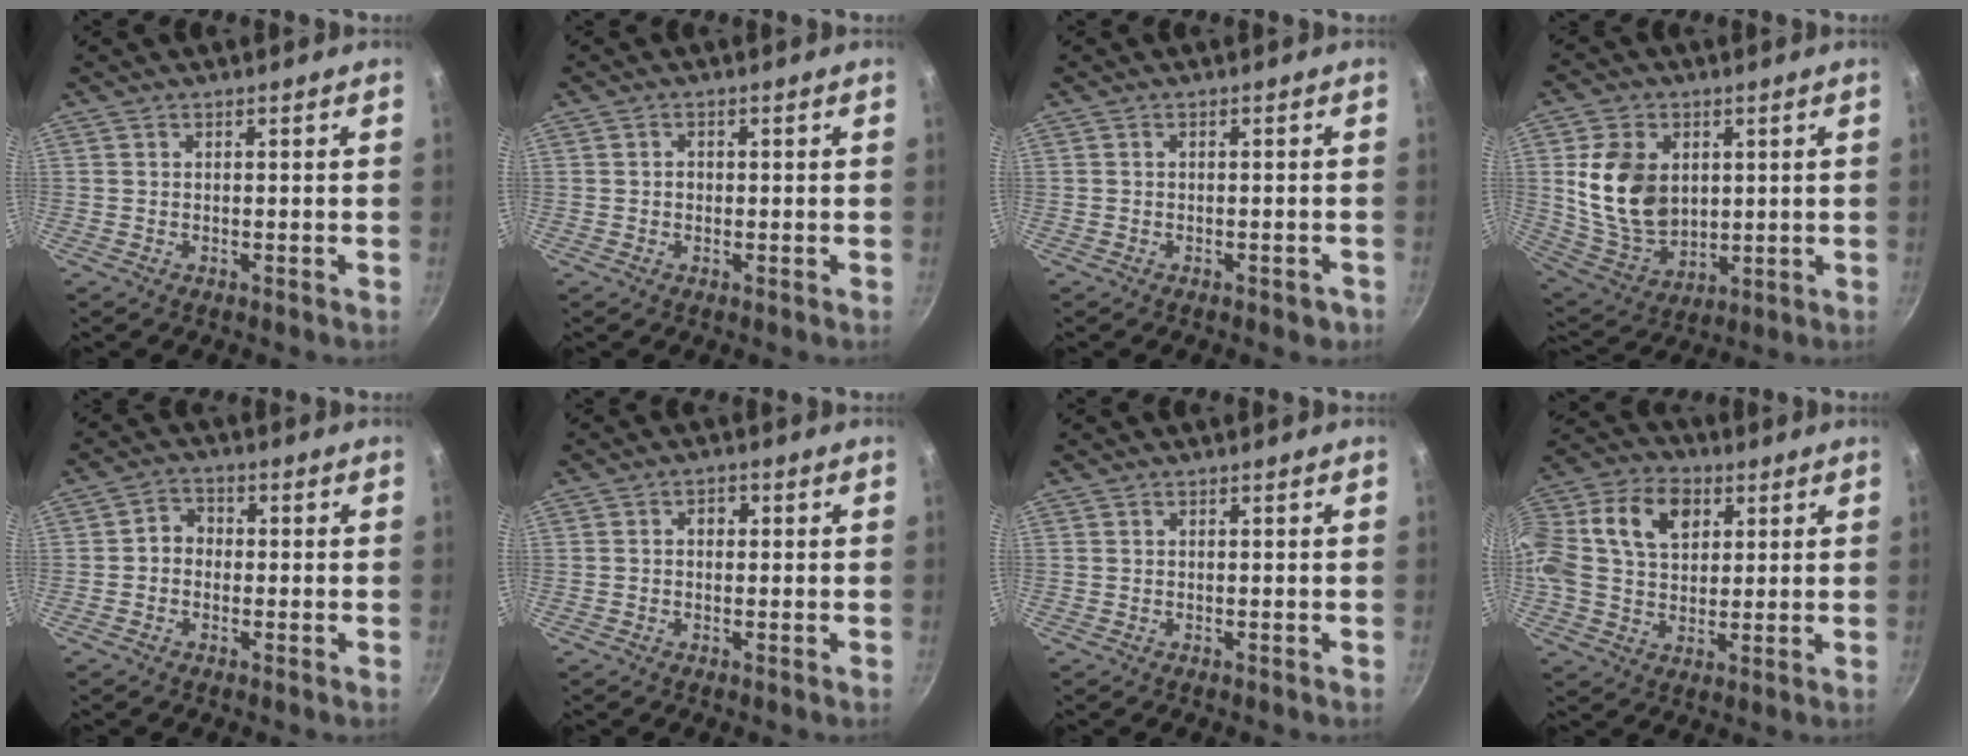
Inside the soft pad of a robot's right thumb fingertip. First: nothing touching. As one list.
[{"total": 1.1, "force": [-0.1, 1.0, 0.6], "torque": [-0.008, 0.004, -0.002]}, {"total": 2.2, "force": [-1.2, 1.1, 1.5], "torque": [-0.014, 0.014, -0.006]}, {"total": 15.0, "force": [2.5, 11.0, 9.9], "torque": [-0.163, -0.020, 0.062]}, {"total": 3.6, "force": [-0.5, 3.1, 1.7], "torque": [-0.008, 0.013, -0.018]}, {"total": 2.0, "force": [0.2, 1.6, 1.2], "torque": [-0.012, 0.005, -0.002]}, {"total": 0.0}, {"total": 20.5, "force": [5.5, 14.4, 13.5], "torque": [-0.277, 0.031, 0.083]}]